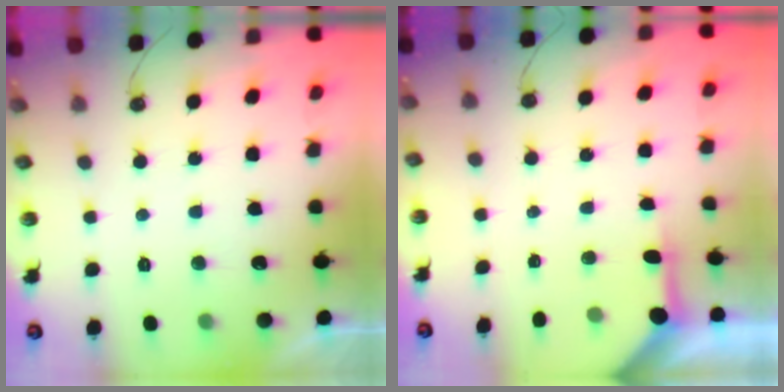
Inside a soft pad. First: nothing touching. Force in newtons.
{"total": 3.9, "press": 3.9, "slide": 0.2}